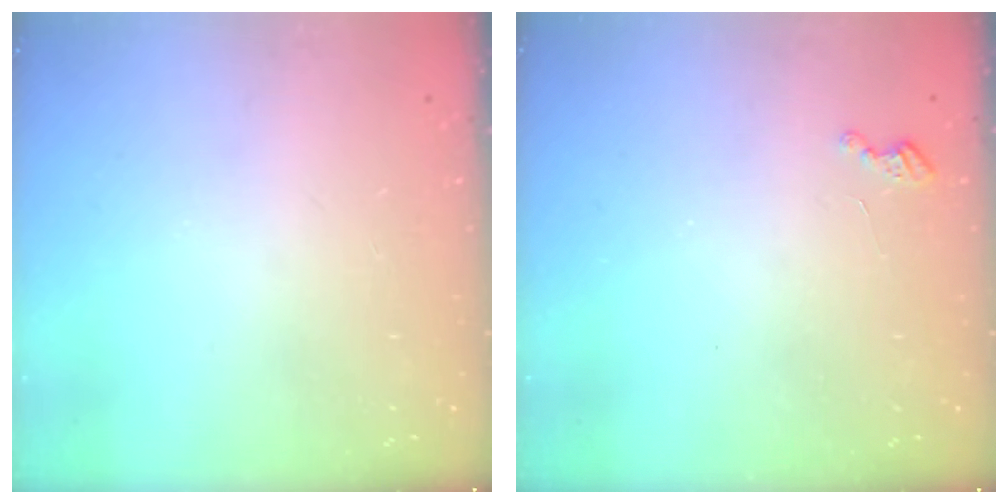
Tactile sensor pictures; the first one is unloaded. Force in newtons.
{"total": 2.7, "press": 2.7, "slide": 0.4}